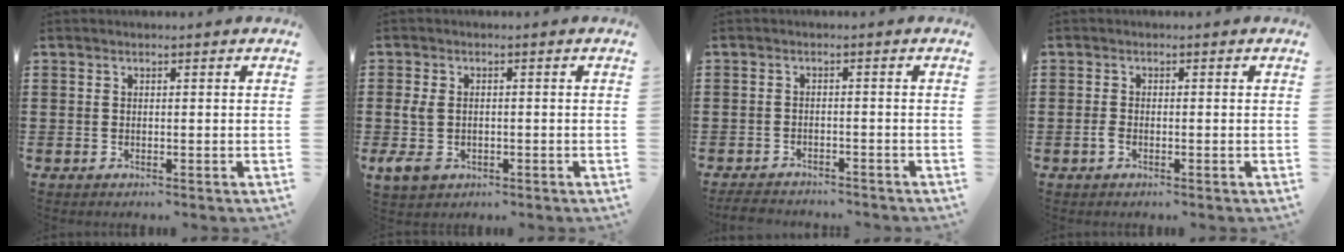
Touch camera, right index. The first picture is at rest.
{"total": 4.1, "force": [-0.9, 2.7, 3.0], "torque": [-0.093, -0.010, -0.026]}
{"total": 2.6, "force": [-2.6, 0.4, 0.1], "torque": [-0.015, -0.001, -0.058]}
{"total": 1.0, "force": [-0.6, 0.4, 0.7], "torque": [-0.023, -0.006, -0.013]}